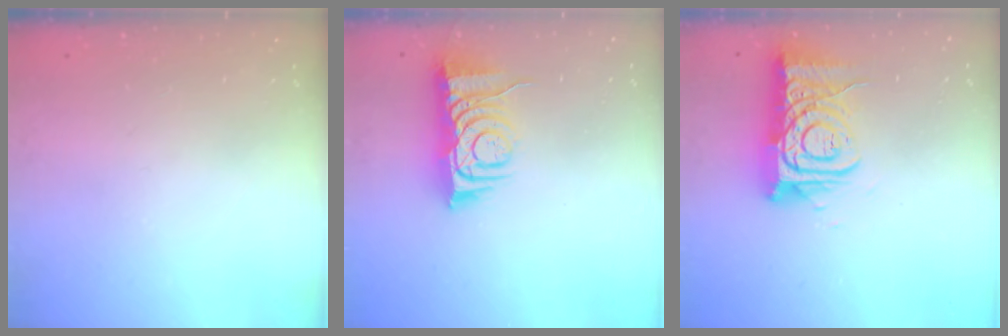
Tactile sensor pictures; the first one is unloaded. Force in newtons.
{"total": 8.4, "press": 8.4, "slide": 0.8}
{"total": 14.2, "press": 14.1, "slide": 1.5}